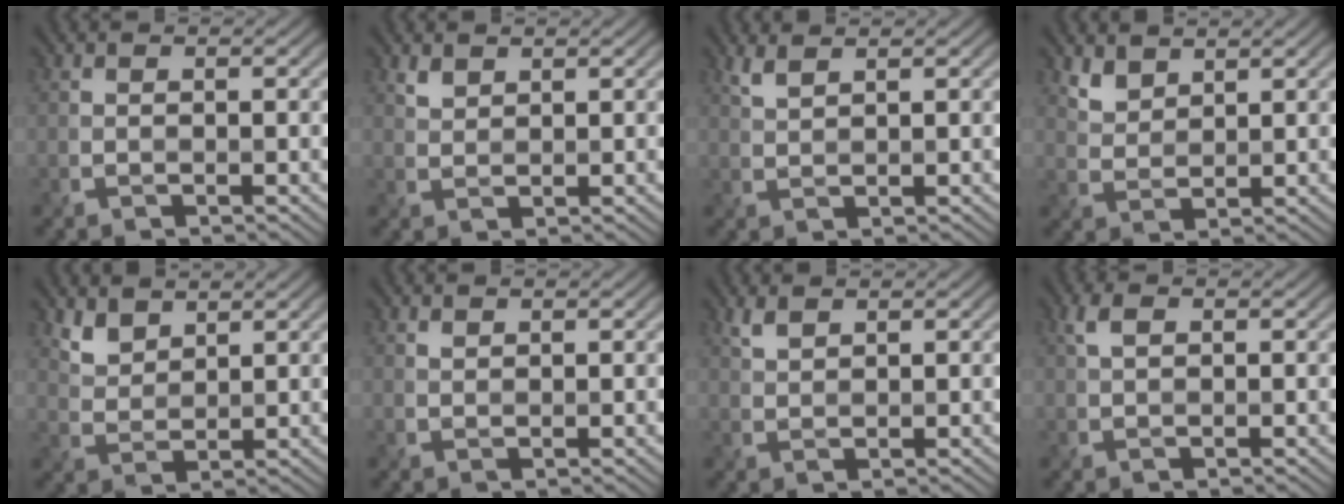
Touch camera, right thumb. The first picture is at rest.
{"total": 1.5, "force": [1.2, 0.7, 0.5], "torque": [-0.016, -0.002, 0.030]}
{"total": 1.8, "force": [1.4, 0.3, 1.1], "torque": [-0.027, 0.005, 0.034]}
{"total": 3.0, "force": [2.4, 1.4, 1.2], "torque": [-0.032, -0.004, 0.059]}
{"total": 3.4, "force": [2.6, 1.6, 1.4], "torque": [-0.039, -0.006, 0.064]}
{"total": 0.6, "force": [0.5, 0.3, 0.2], "torque": [-0.008, -0.003, 0.013]}
{"total": 1.7, "force": [1.3, 0.5, 0.9], "torque": [-0.026, 0.002, 0.032]}
{"total": 1.8, "force": [0.6, 1.0, 1.4], "torque": [-0.035, 0.004, 0.010]}